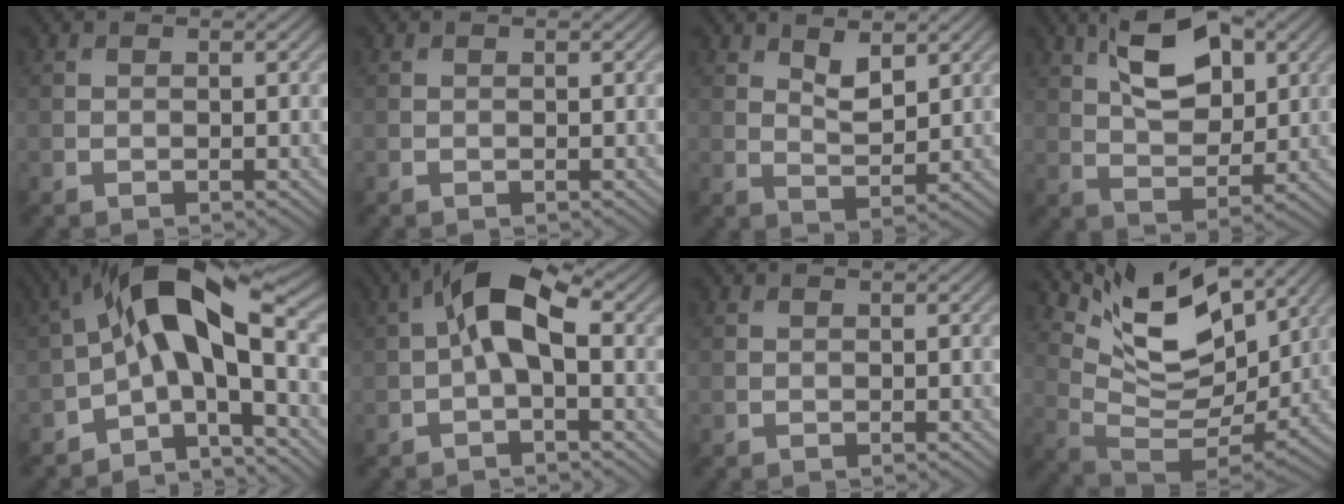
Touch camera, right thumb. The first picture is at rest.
{"total": 0.0}
{"total": 3.6, "force": [2.1, 1.6, 2.5], "torque": [-0.054, -0.008, 0.042]}
{"total": 9.4, "force": [4.1, 4.8, 7.0], "torque": [-0.125, 0.008, 0.068]}
{"total": 12.9, "force": [-0.9, 5.6, 11.6], "torque": [-0.197, 0.027, -0.035]}
{"total": 7.1, "force": [0.6, 3.1, 6.3], "torque": [-0.125, 0.022, 0.000]}
{"total": 0.0}
{"total": 13.6, "force": [8.7, 5.3, 9.1], "torque": [-0.173, -0.002, 0.152]}